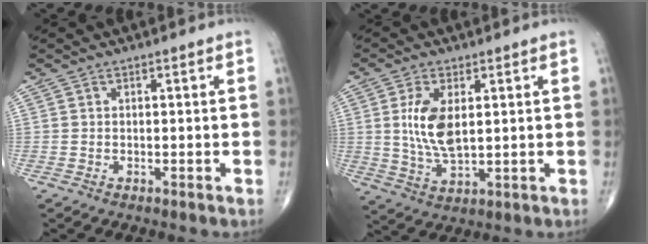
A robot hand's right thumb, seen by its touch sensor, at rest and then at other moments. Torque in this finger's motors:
{"motor_torque": [-0.41, 0.77, 0.99, 0.27, 0.06]}